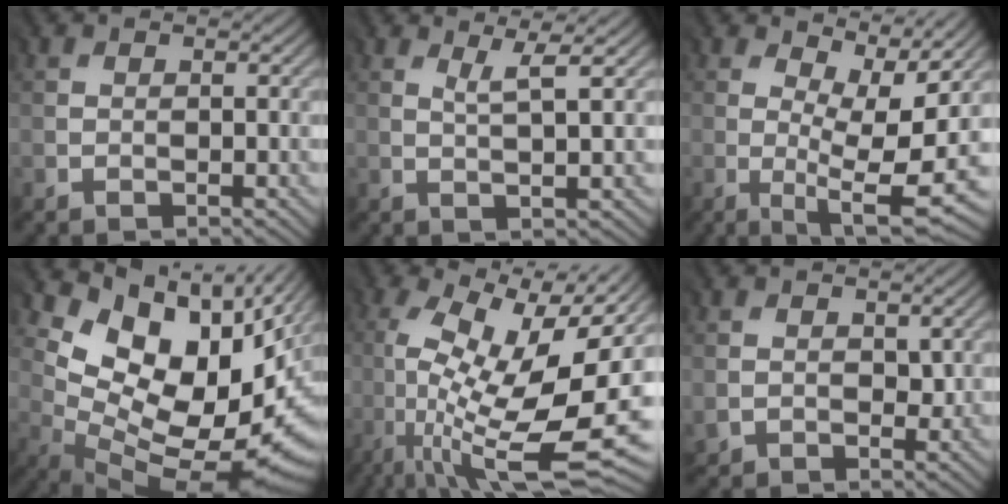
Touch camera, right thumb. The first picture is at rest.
{"total": 2.6, "force": [1.4, 0.0, 2.2], "torque": [-0.039, -0.003, 0.031]}
{"total": 9.6, "force": [1.3, 2.7, 9.1], "torque": [-0.144, 0.002, 0.039]}
{"total": 13.4, "force": [5.0, 7.6, 9.8], "torque": [-0.167, -0.011, 0.111]}
{"total": 15.4, "force": [-2.4, 5.7, 14.2], "torque": [-0.250, -0.002, -0.040]}
{"total": 2.3, "force": [0.7, 1.8, 1.1], "torque": [-0.028, -0.004, 0.018]}